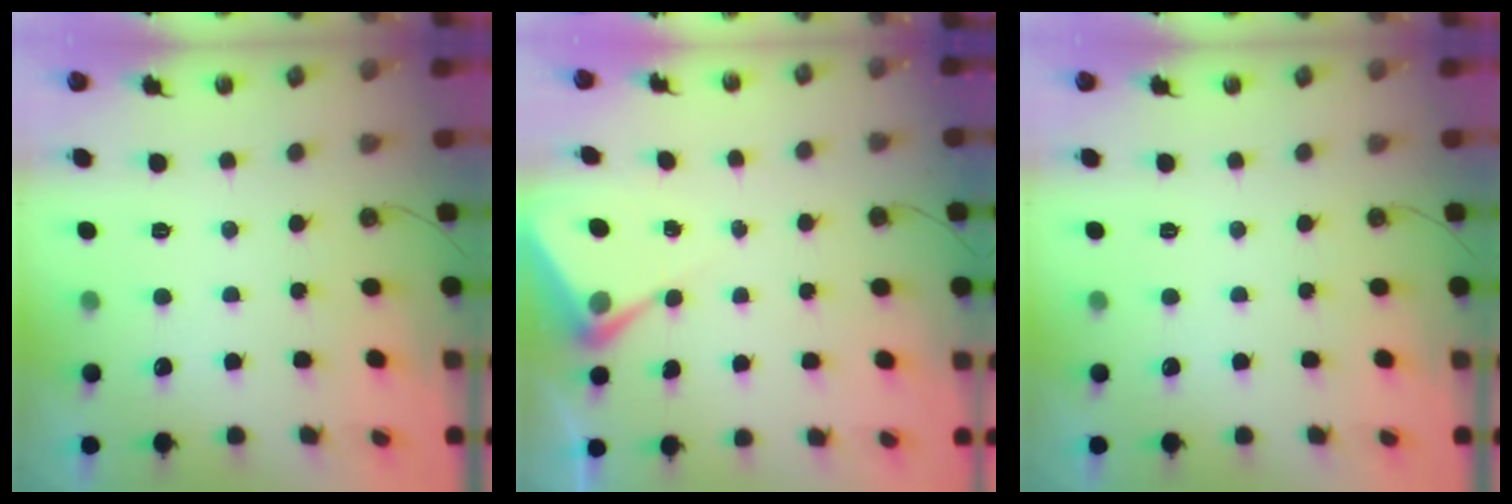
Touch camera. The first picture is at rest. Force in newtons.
{"total": 5.8, "press": 5.8, "slide": 0.5}
{"total": 0.0}